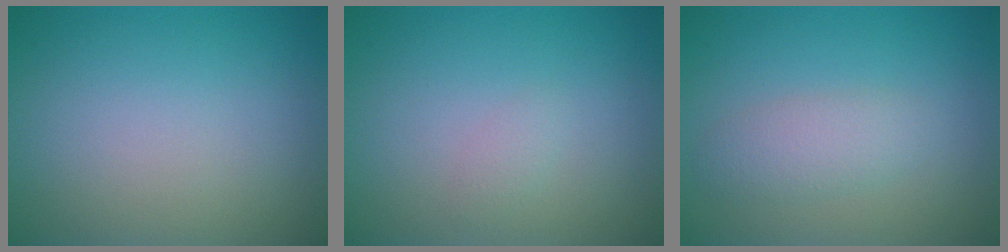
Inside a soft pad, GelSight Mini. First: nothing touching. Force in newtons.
{"total": 0.7, "press": 0.7, "slide": 0.0}
{"total": 2.2, "press": 2.2, "slide": 0.1}